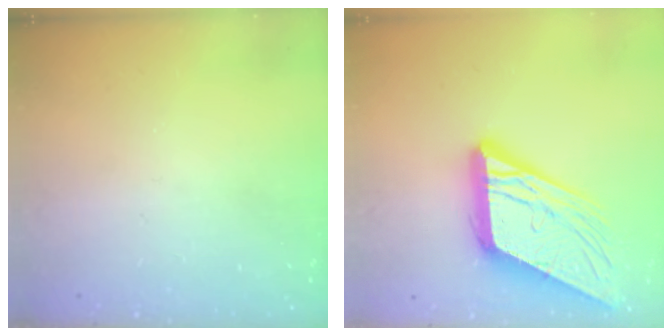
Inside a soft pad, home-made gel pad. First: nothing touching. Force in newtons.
{"total": 18.0, "press": 17.8, "slide": 2.4}